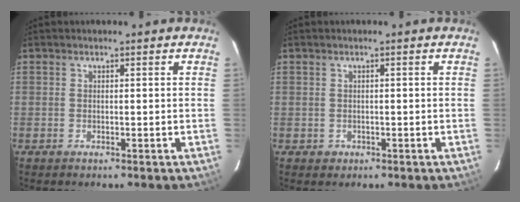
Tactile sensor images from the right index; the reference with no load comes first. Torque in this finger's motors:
{"motor_torque": [-0.07, -0.03, -0.11, -0.08]}